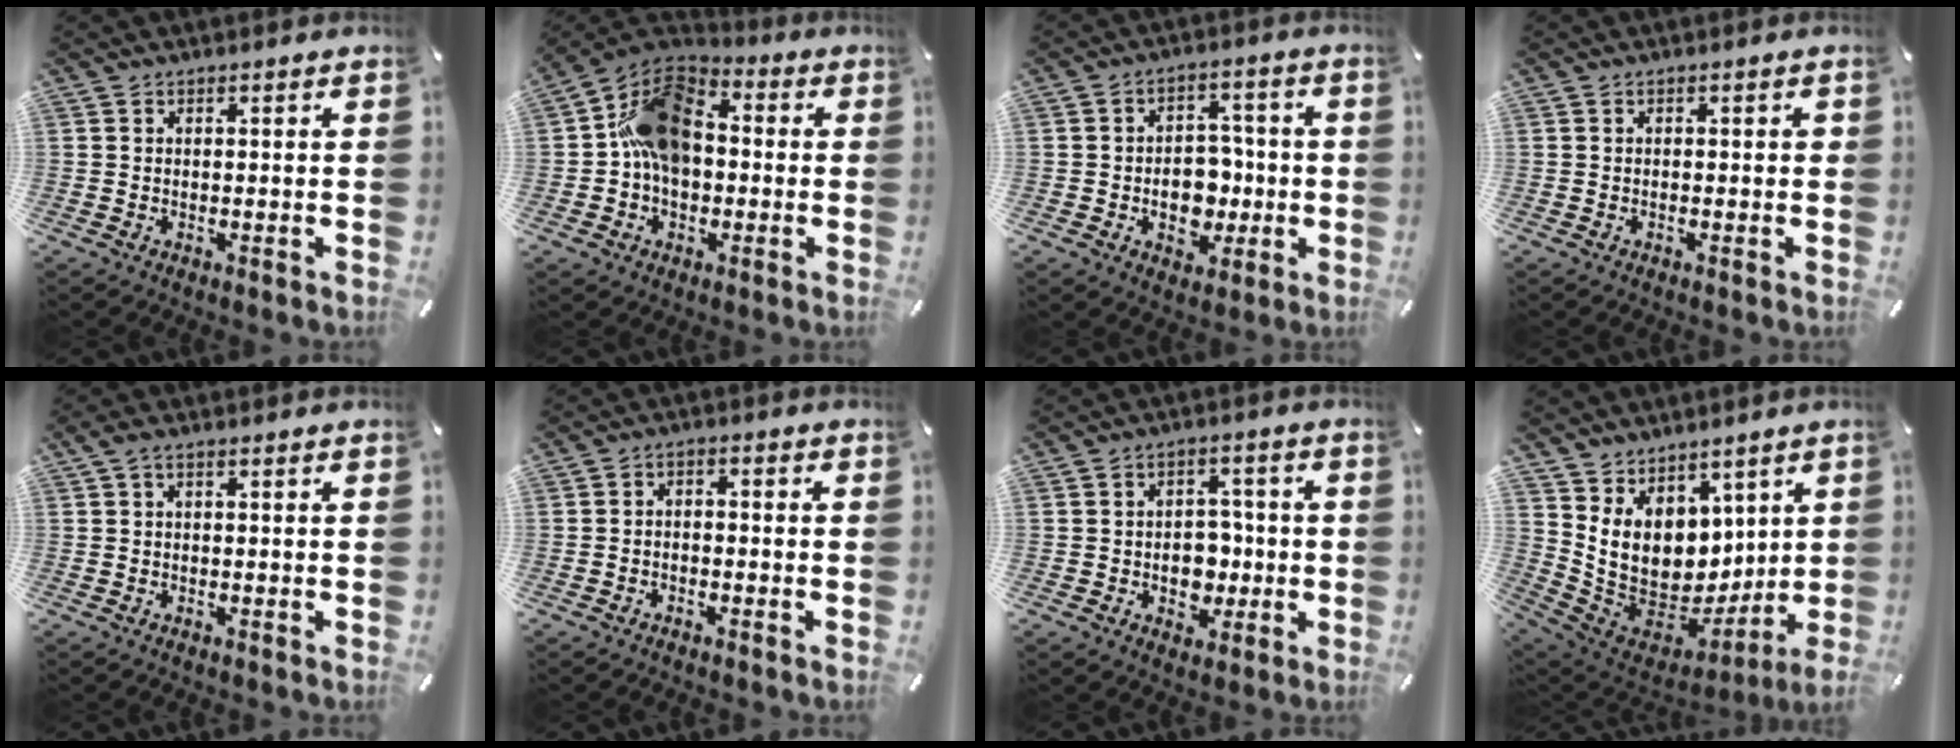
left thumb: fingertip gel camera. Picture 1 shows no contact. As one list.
[{"total": 14.3, "force": [0.3, 11.0, 9.1], "torque": [-0.172, 0.027, 0.006]}, {"total": 9.0, "force": [-1.8, 7.1, 5.1], "torque": [-0.065, 0.013, -0.028]}, {"total": 0.8, "force": [-0.1, 0.3, 0.7], "torque": [-0.014, 0.001, -0.003]}, {"total": 1.5, "force": [0.3, 0.4, 1.4], "torque": [-0.029, 0.003, 0.005]}, {"total": 2.3, "force": [-2.0, 0.9, 0.8], "torque": [-0.012, 0.012, -0.040]}, {"total": 7.2, "force": [-1.1, 6.0, 3.9], "torque": [-0.041, 0.007, -0.019]}, {"total": 11.7, "force": [4.5, 9.6, 4.7], "torque": [-0.126, -0.048, 0.097]}]